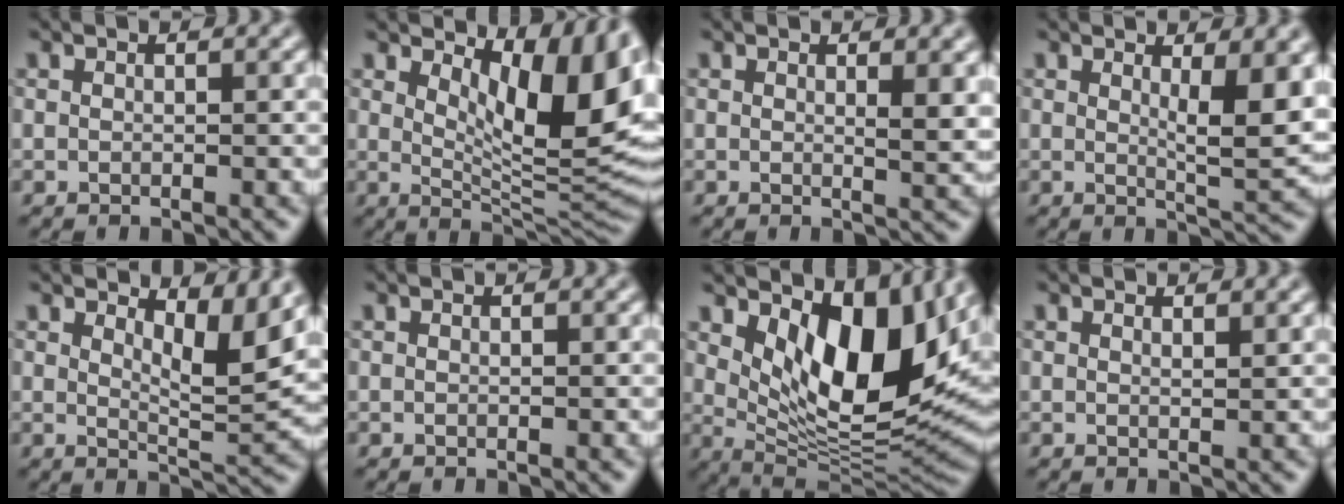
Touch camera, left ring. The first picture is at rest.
{"total": 10.6, "force": [3.6, 3.9, 9.1], "torque": [-0.126, -0.011, 0.064]}
{"total": 1.9, "force": [0.8, 0.4, 1.7], "torque": [-0.018, -0.004, 0.013]}
{"total": 5.0, "force": [1.4, 1.2, 4.7], "torque": [-0.067, -0.010, 0.025]}
{"total": 4.5, "force": [2.5, 1.2, 3.5], "torque": [-0.053, -0.008, 0.036]}
{"total": 0.0}
{"total": 11.4, "force": [3.9, 5.2, 9.3], "torque": [-0.138, -0.021, 0.070]}
{"total": 0.6, "force": [0.6, 0.0, 0.3], "torque": [-0.003, -0.002, 0.010]}